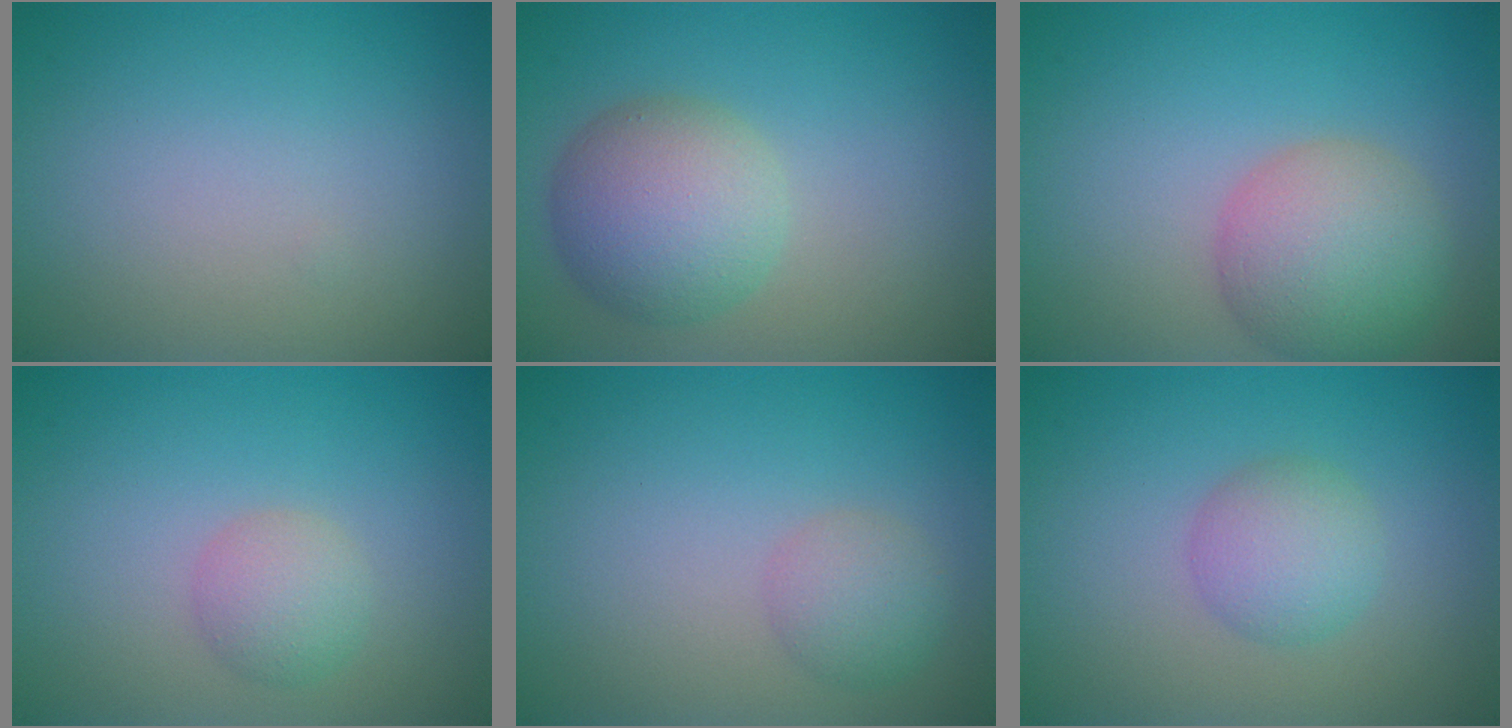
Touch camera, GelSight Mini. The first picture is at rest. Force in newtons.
{"total": 5.8, "press": 5.8, "slide": 0.2}
{"total": 6.0, "press": 6.0, "slide": 0.4}
{"total": 2.2, "press": 2.2, "slide": 0.0}
{"total": 2.2, "press": 2.2, "slide": 0.0}
{"total": 2.9, "press": 2.9, "slide": 0.1}